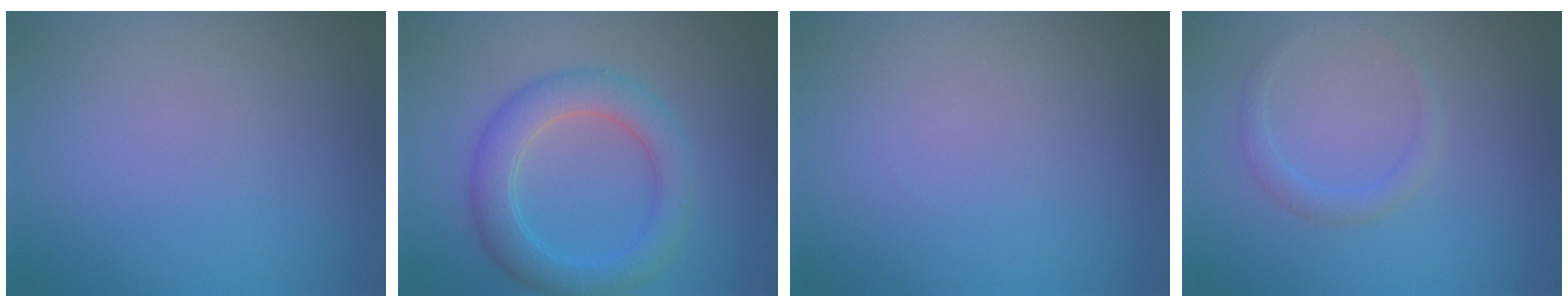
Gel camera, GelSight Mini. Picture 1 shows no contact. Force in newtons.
{"total": 4.6, "press": 4.6, "slide": 0.2}
{"total": 0.0}
{"total": 1.3, "press": 1.3, "slide": 0.1}